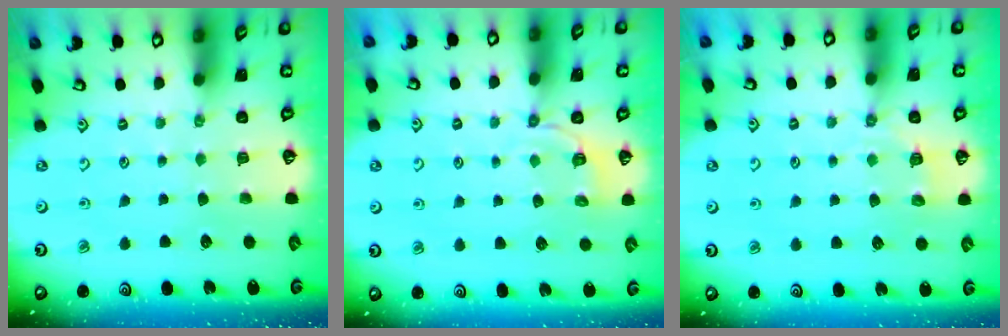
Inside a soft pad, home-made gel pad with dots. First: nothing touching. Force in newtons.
{"total": 3.5, "press": 3.0, "slide": 1.8}
{"total": 3.9, "press": 3.6, "slide": 1.5}